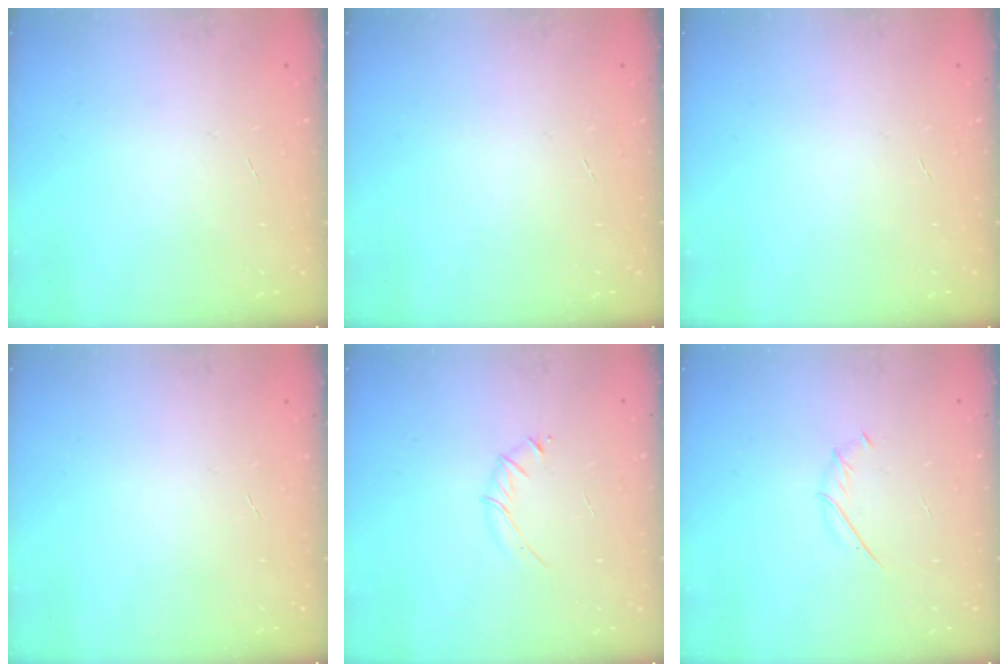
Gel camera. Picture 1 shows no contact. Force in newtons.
{"total": 0.0}
{"total": 0.0}
{"total": 0.0}
{"total": 3.2, "press": 3.1, "slide": 0.9}
{"total": 1.9, "press": 1.8, "slide": 0.6}